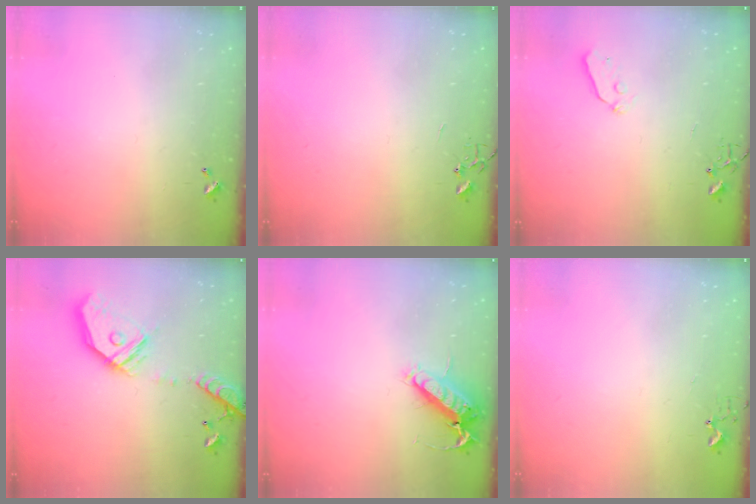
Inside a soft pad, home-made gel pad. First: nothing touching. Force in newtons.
{"total": 0.0}
{"total": 4.5, "press": 4.4, "slide": 0.7}
{"total": 18.8, "press": 18.6, "slide": 3.0}
{"total": 13.1, "press": 13.0, "slide": 2.0}
{"total": 2.9, "press": 2.9, "slide": 0.3}